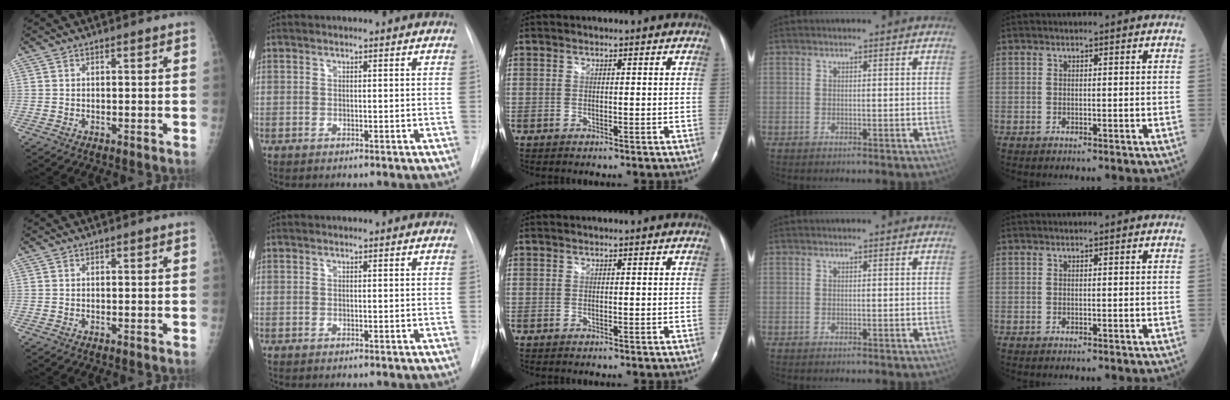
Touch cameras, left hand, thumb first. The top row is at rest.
{}